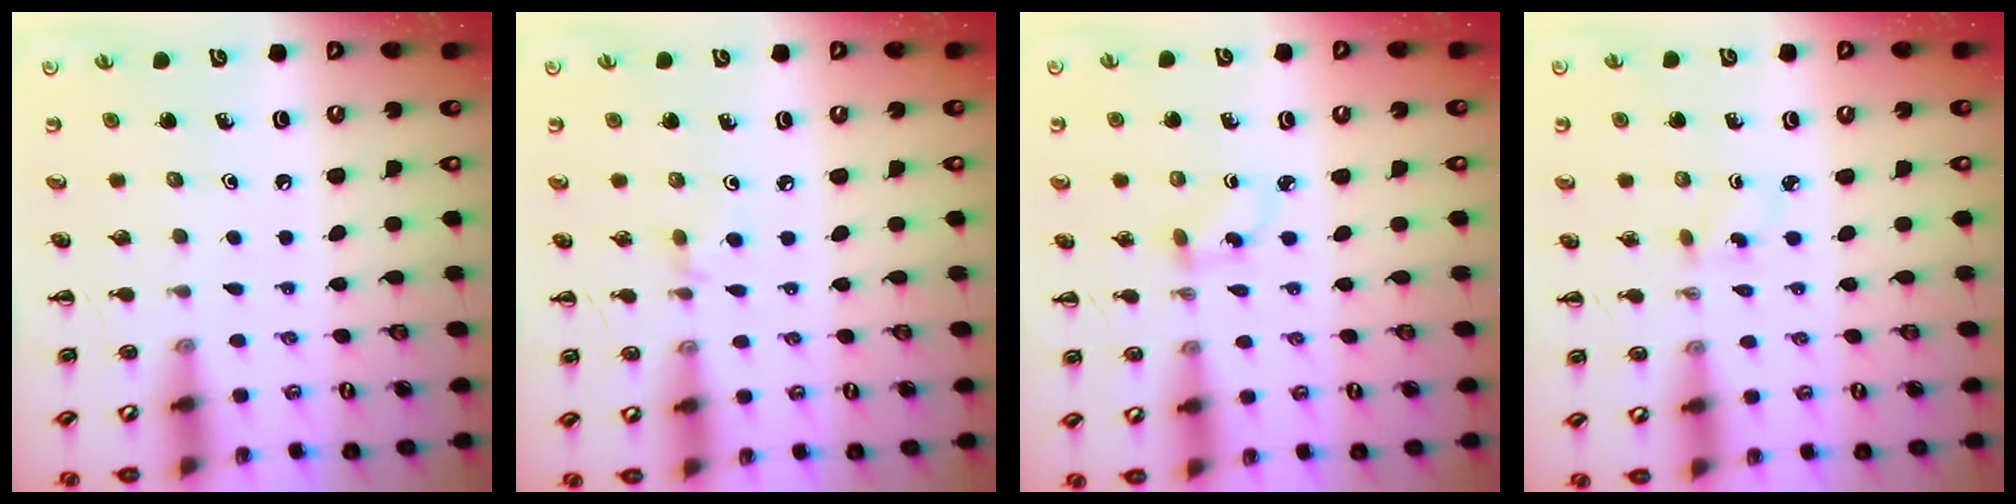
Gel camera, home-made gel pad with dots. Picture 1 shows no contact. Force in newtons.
{"total": 2.2, "press": 2.0, "slide": 0.8}
{"total": 1.9, "press": 1.7, "slide": 0.9}
{"total": 1.5, "press": 1.3, "slide": 0.6}